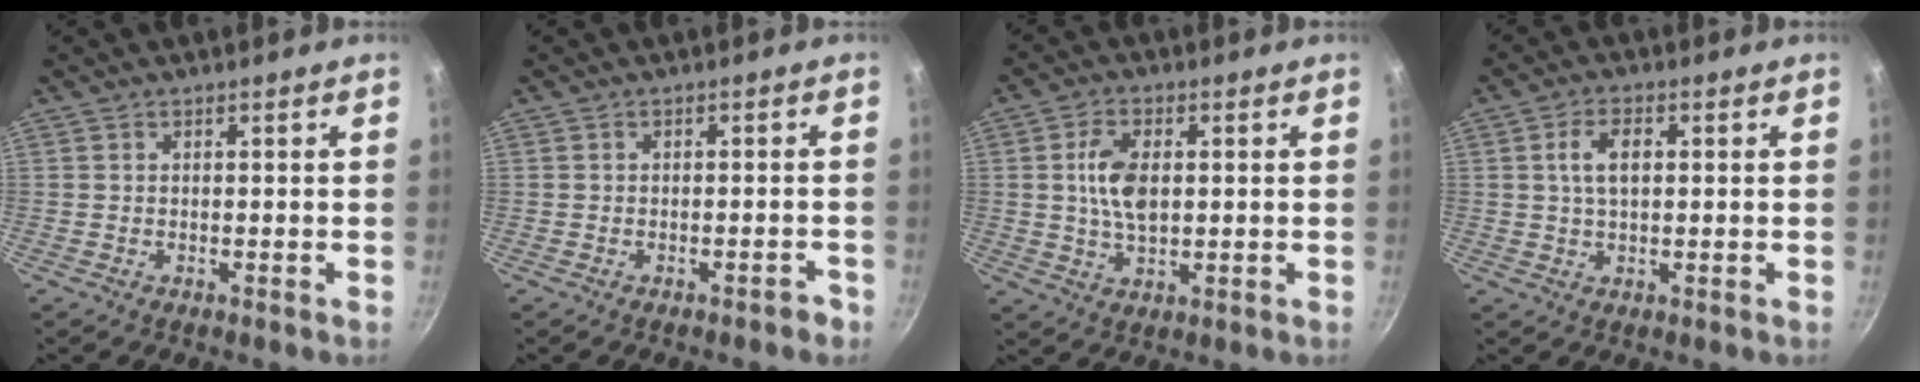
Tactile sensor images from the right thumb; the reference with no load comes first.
{"total": 1.6, "force": [-1.2, 0.6, 0.8], "torque": [-0.011, 0.009, -0.016]}
{"total": 7.8, "force": [0.9, 4.3, 6.4], "torque": [-0.122, -0.002, 0.019]}
{"total": 5.2, "force": [1.0, 2.8, 4.2], "torque": [-0.078, 0.007, 0.019]}